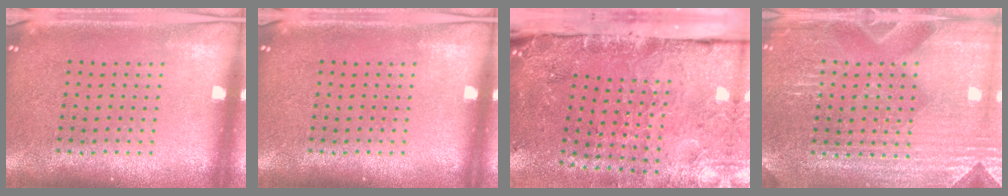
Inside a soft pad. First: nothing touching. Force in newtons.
{"total": 0.0}
{"total": 4.9, "press": 3.7, "slide": 3.2}
{"total": 3.5, "press": 3.4, "slide": 0.7}